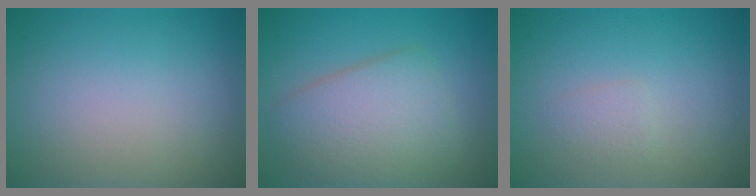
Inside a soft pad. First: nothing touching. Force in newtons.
{"total": 5.6, "press": 5.6, "slide": 0.3}
{"total": 1.0, "press": 1.0, "slide": 0.2}